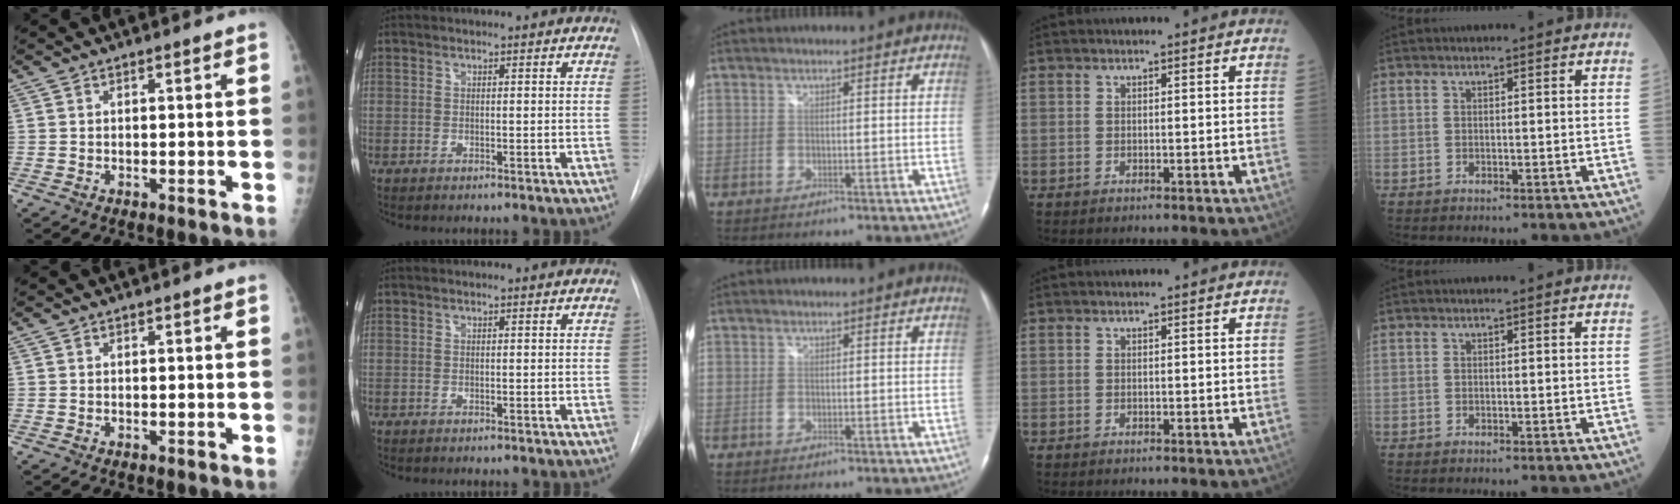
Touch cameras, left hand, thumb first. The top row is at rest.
{}